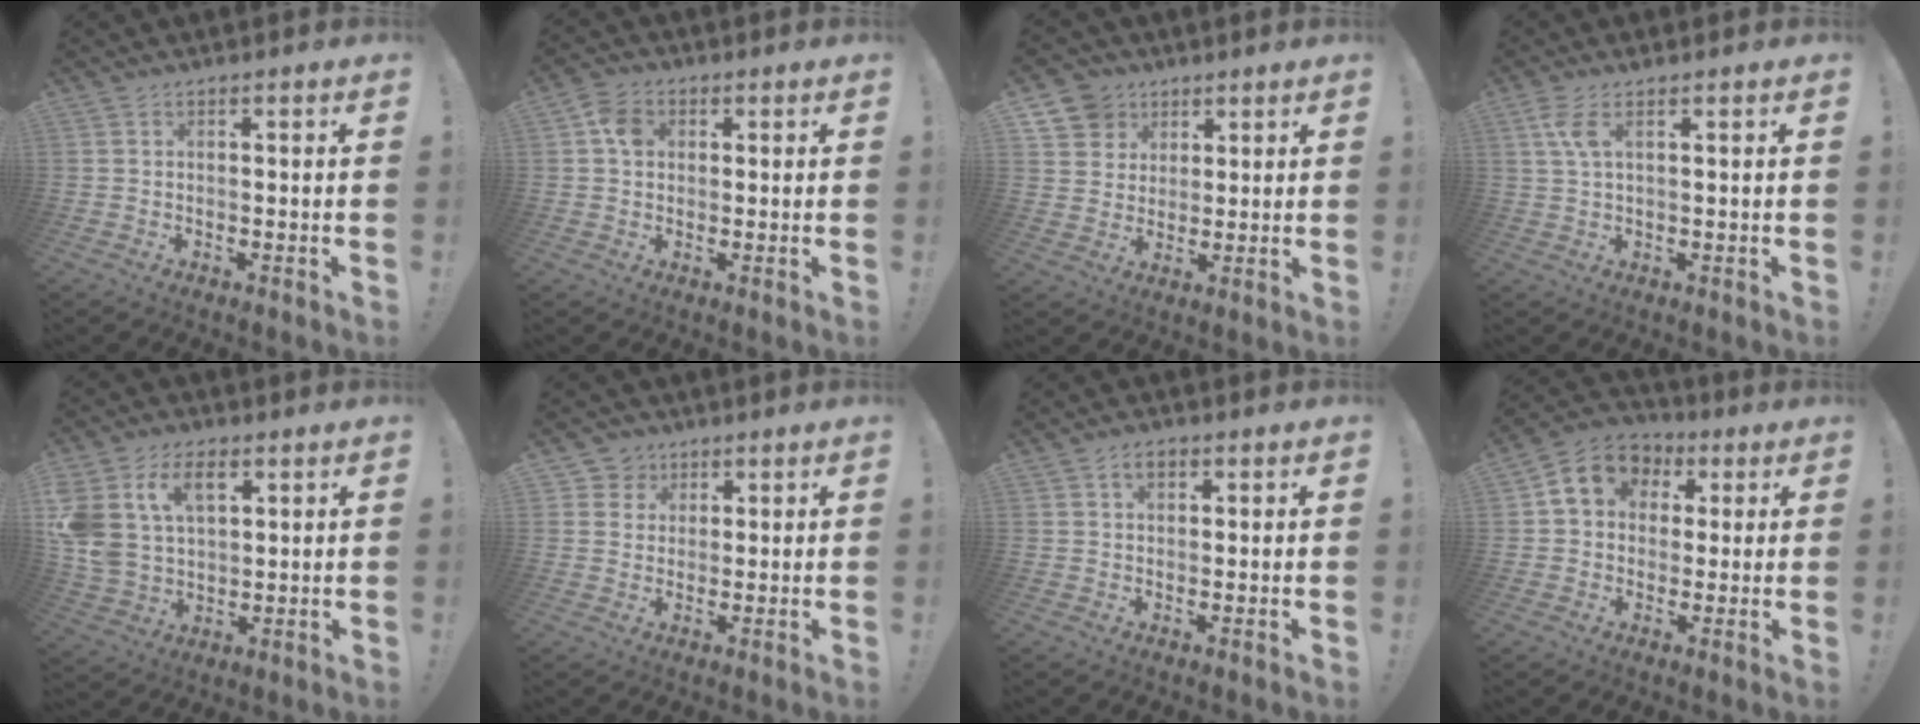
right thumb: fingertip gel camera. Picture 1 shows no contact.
{"total": 5.7, "force": [1.1, 4.4, 3.4], "torque": [-0.053, 0.012, 0.022]}
{"total": 8.9, "force": [4.5, 7.4, 1.7], "torque": [-0.025, -0.031, 0.091]}
{"total": 4.6, "force": [1.8, 1.4, 3.9], "torque": [-0.073, -0.002, 0.032]}
{"total": 14.4, "force": [6.4, 9.8, 8.5], "torque": [-0.166, -0.027, 0.122]}
{"total": 4.7, "force": [2.3, 4.1, 0.4], "torque": [-0.002, -0.014, 0.042]}
{"total": 3.4, "force": [1.4, 2.1, 2.2], "torque": [-0.031, 0.002, 0.024]}
{"total": 10.4, "force": [2.7, 8.7, 5.0], "torque": [-0.072, 0.003, 0.057]}